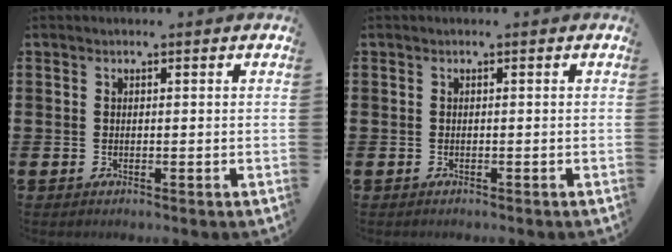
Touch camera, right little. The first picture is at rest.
{"total": 0.0}